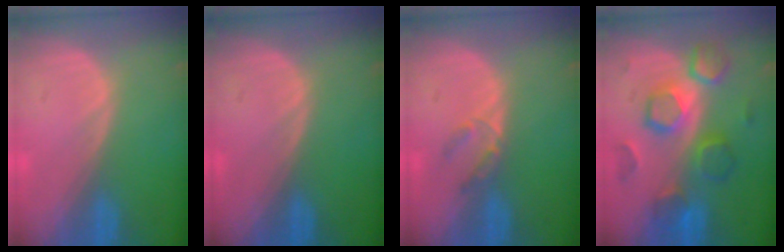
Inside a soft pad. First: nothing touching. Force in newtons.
{"total": 0.0}
{"total": 2.5, "press": 2.3, "slide": 1.0}
{"total": 9.2, "press": 9.2, "slide": 0.3}